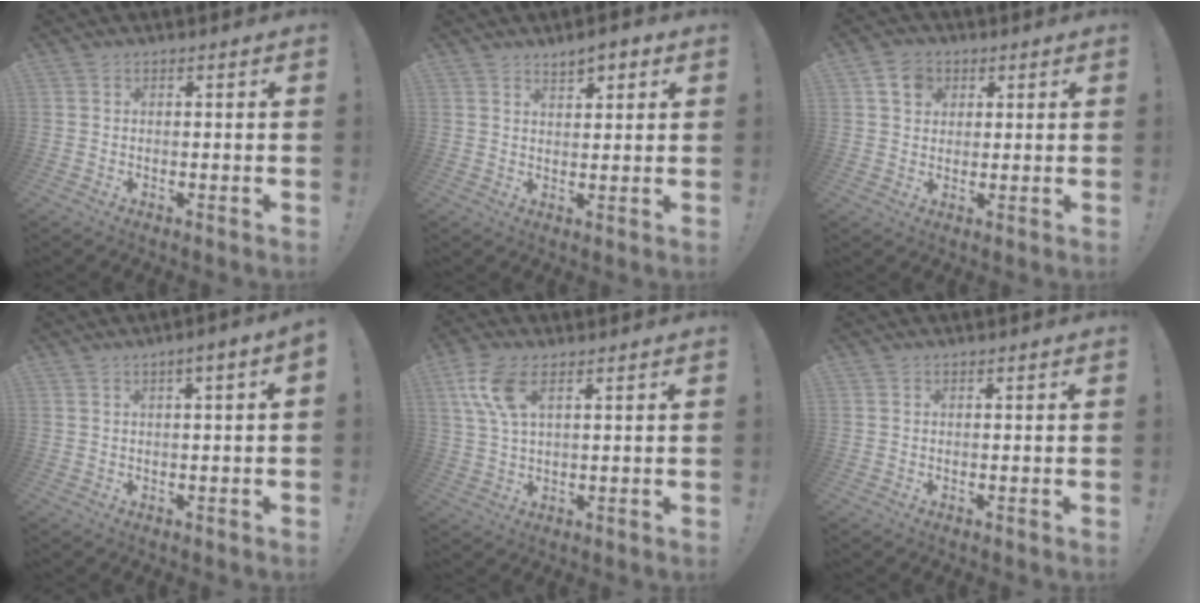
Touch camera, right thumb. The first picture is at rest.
{"total": 4.8, "force": [3.4, 2.1, 2.6], "torque": [-0.031, -0.016, 0.059]}
{"total": 6.4, "force": [2.9, 5.1, 2.7], "torque": [-0.036, -0.007, 0.055]}
{"total": 3.0, "force": [0.2, -0.1, 3.0], "torque": [-0.050, -0.001, 0.002]}
{"total": 8.8, "force": [3.8, 3.7, 7.0], "torque": [-0.137, -0.004, 0.074]}
{"total": 0.0}